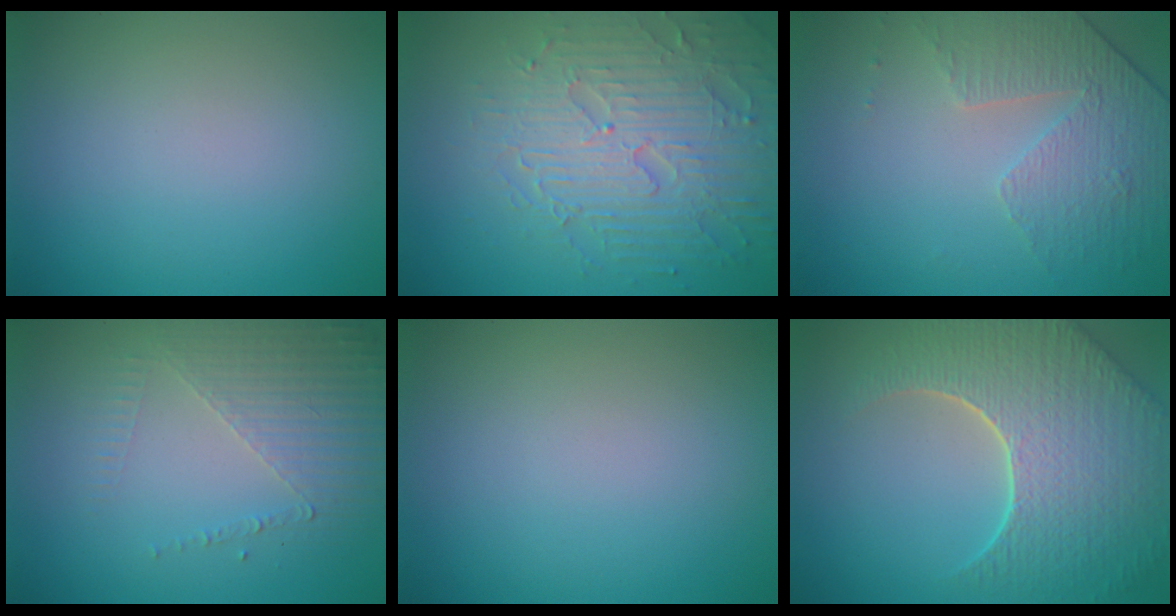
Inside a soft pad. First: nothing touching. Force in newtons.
{"total": 6.7, "press": 5.5, "slide": 3.8}
{"total": 4.7, "press": 3.2, "slide": 3.4}
{"total": 5.3, "press": 3.1, "slide": 4.3}
{"total": 0.0}
{"total": 8.6, "press": 6.1, "slide": 6.1}